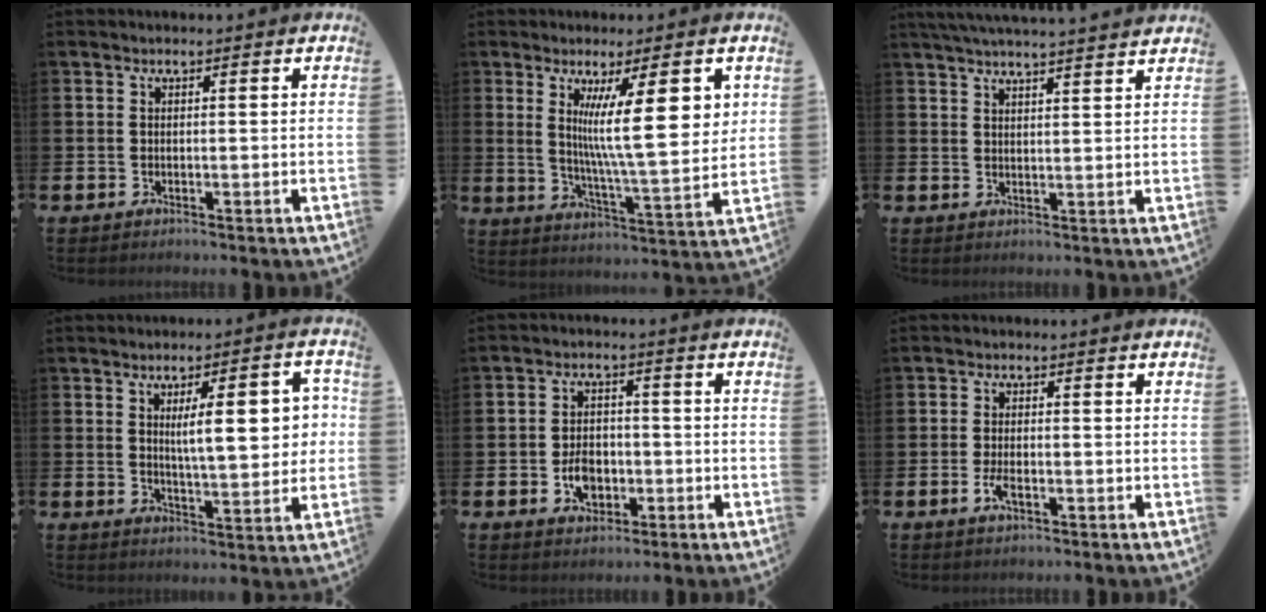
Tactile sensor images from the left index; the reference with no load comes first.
{"total": 12.2, "force": [5.2, 2.0, 10.8], "torque": [-0.184, -0.024, 0.080]}
{"total": 4.3, "force": [4.2, -0.6, 0.6], "torque": [-0.020, -0.017, 0.077]}
{"total": 9.4, "force": [2.1, 3.1, 8.7], "torque": [-0.120, -0.008, 0.024]}
{"total": 4.5, "force": [-1.3, 3.2, 2.9], "torque": [-0.047, 0.004, -0.025]}
{"total": 2.7, "force": [-1.0, 1.1, 2.3], "torque": [-0.041, 0.003, -0.018]}